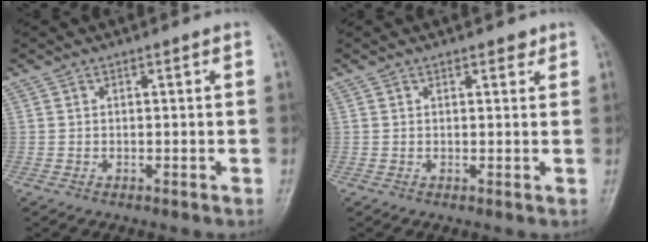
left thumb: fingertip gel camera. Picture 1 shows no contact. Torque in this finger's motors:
{"motor_torque": [-0.15, -0.09, 0.07, 0.06, 0.06]}